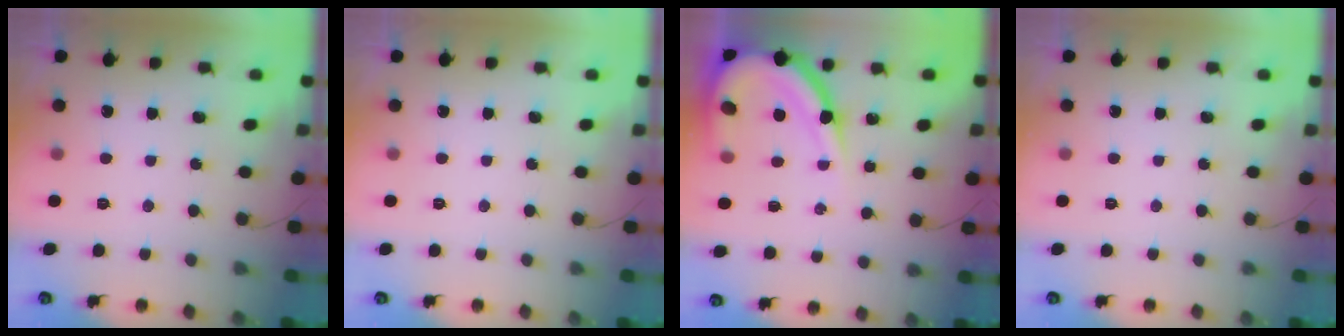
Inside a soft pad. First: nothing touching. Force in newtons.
{"total": 0.0}
{"total": 14.2, "press": 14.1, "slide": 1.6}
{"total": 0.0}